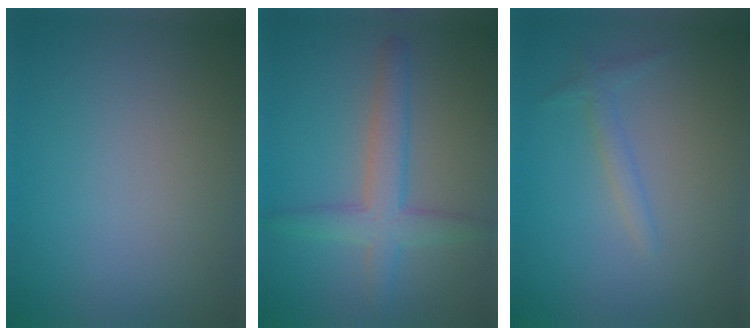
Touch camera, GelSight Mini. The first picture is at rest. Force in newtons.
{"total": 3.8, "press": 3.8, "slide": 0.3}
{"total": 1.3, "press": 1.3, "slide": 0.0}